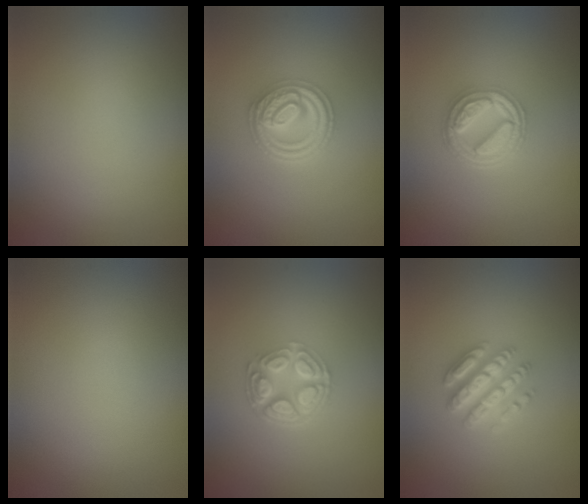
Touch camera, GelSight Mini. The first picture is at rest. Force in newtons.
{"total": 4.6, "press": 3.7, "slide": 2.7}
{"total": 4.6, "press": 3.7, "slide": 2.7}
{"total": 0.0}
{"total": 5.0, "press": 3.7, "slide": 3.4}
{"total": 4.7, "press": 4.6, "slide": 0.8}